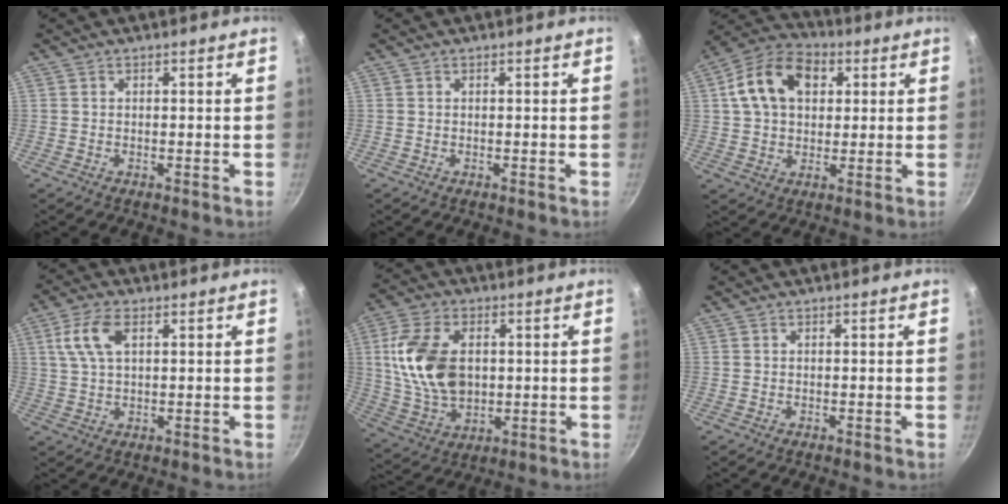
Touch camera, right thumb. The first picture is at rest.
{"total": 0.0}
{"total": 13.9, "force": [3.9, 9.8, 9.0], "torque": [-0.134, 0.016, 0.049]}
{"total": 7.0, "force": [2.3, 3.6, 5.5], "torque": [-0.111, 0.006, 0.044]}
{"total": 15.7, "force": [1.8, 10.3, 11.8], "torque": [-0.209, -0.004, 0.042]}
{"total": 0.0}